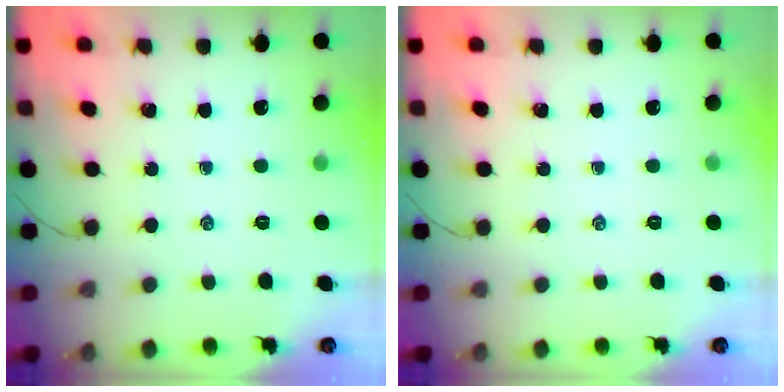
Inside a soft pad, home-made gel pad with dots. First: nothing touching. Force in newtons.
{"total": 0.0}